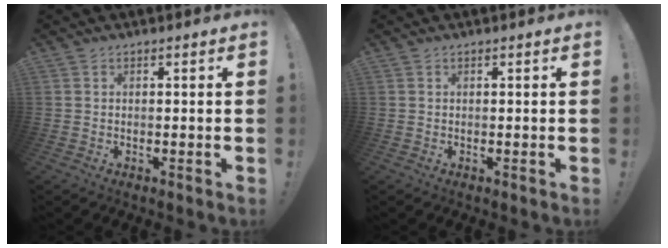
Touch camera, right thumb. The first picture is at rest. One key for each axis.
{"total": 0.0}